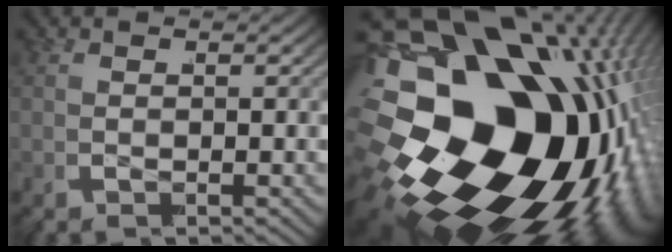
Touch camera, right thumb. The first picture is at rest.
{"total": 36.8, "force": [-4.5, 25.9, 25.8], "torque": [-0.451, -0.051, -0.068]}